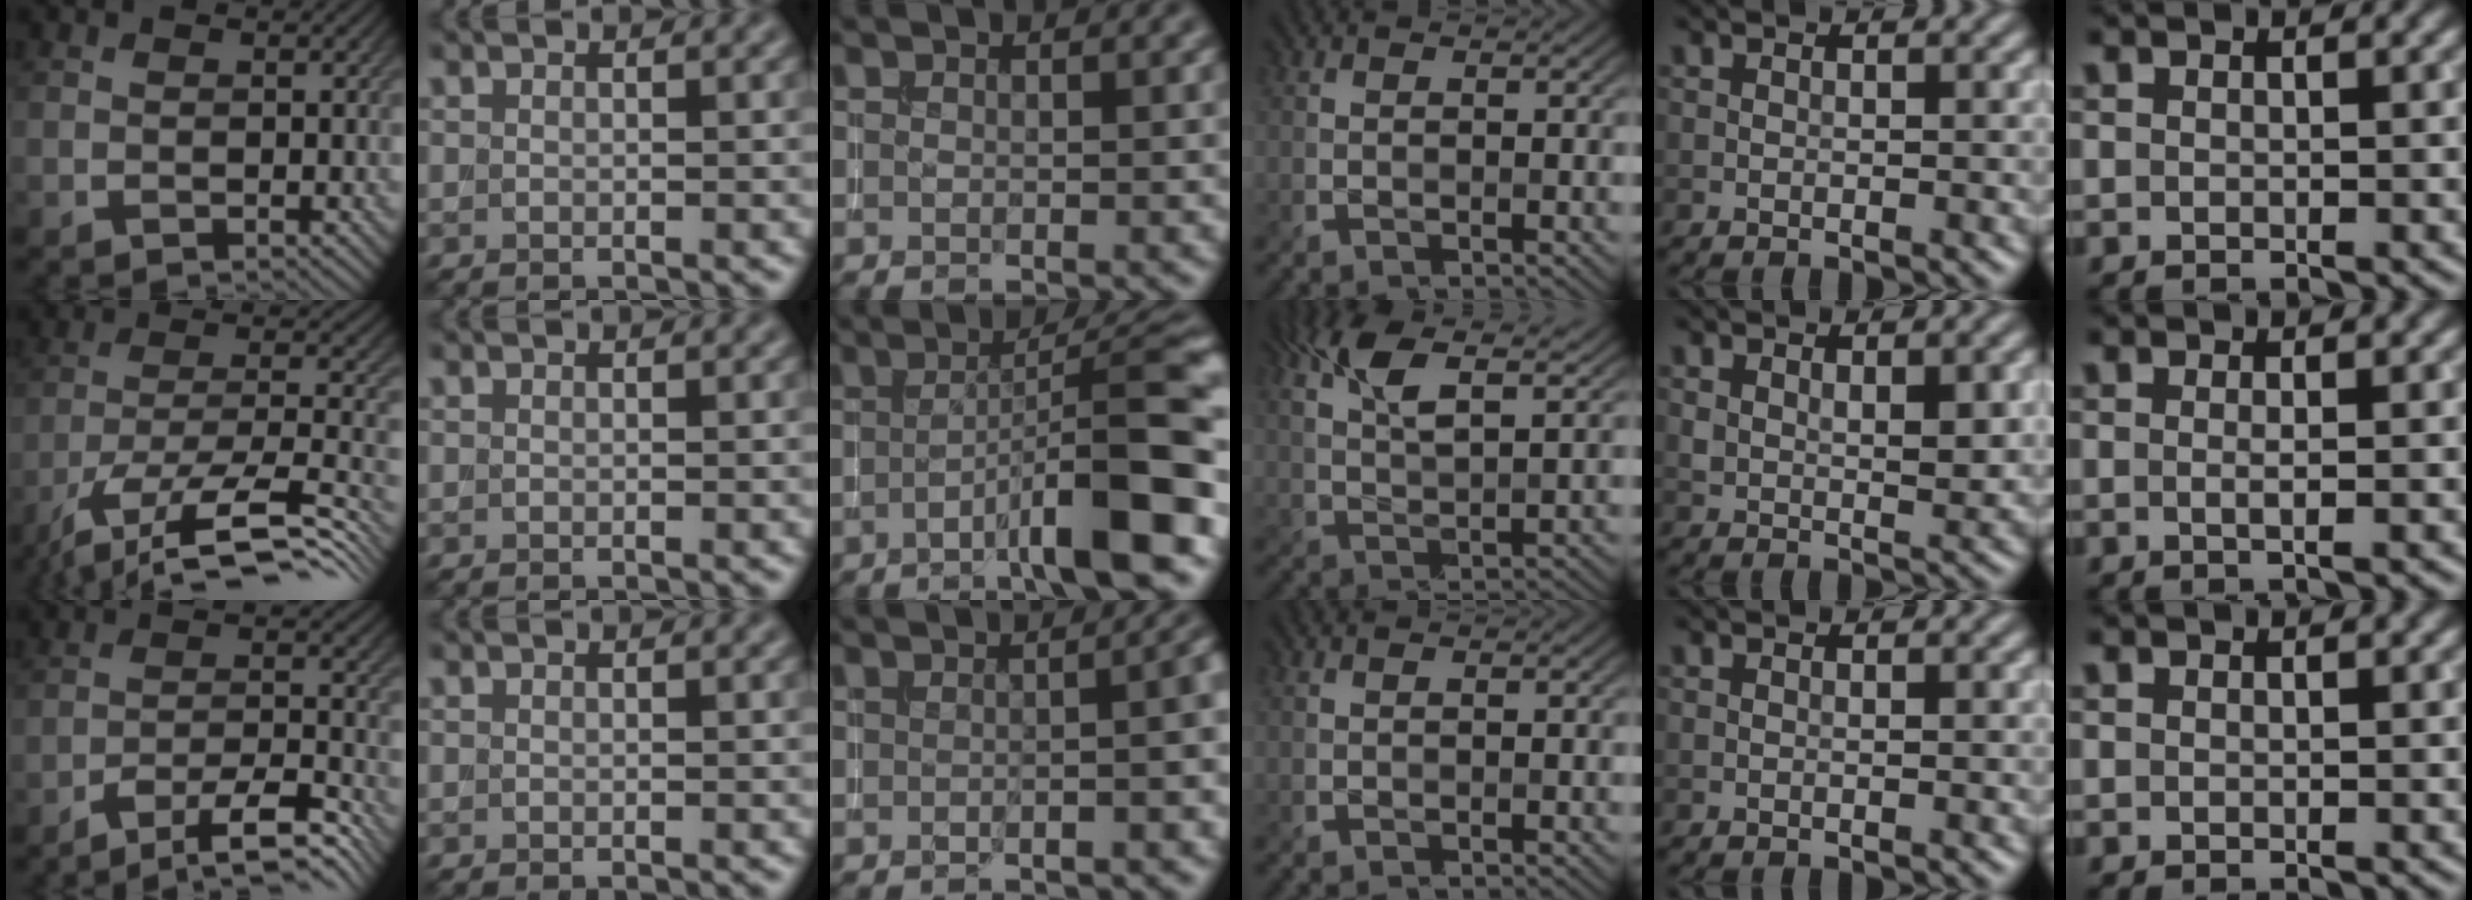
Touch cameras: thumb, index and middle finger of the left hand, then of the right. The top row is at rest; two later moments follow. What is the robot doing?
{"motion": "extract", "object": "backpack"}